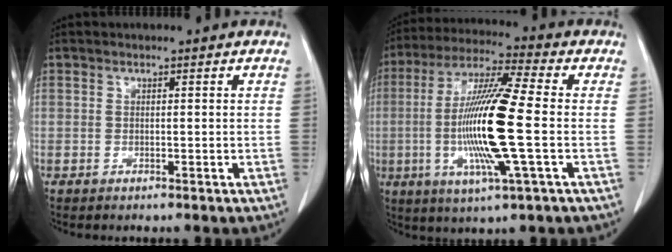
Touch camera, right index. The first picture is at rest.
{"total": 16.3, "force": [-2.1, 0.4, 16.2], "torque": [-0.323, -0.008, -0.047]}